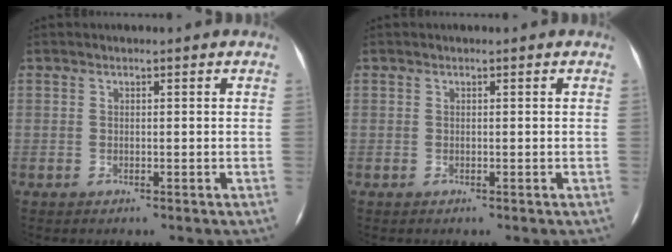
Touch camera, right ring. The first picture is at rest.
{"total": 0.0}